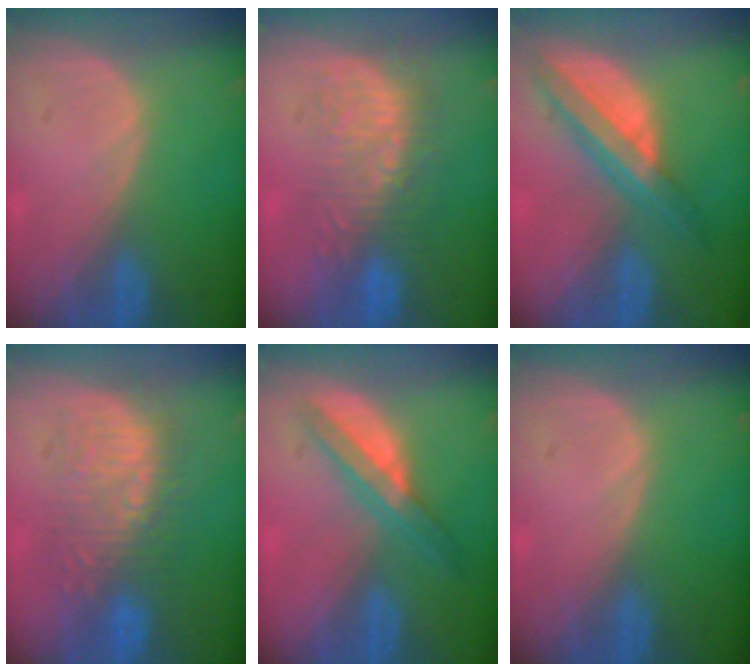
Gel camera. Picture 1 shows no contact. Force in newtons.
{"total": 8.7, "press": 8.3, "slide": 2.5}
{"total": 8.0, "press": 6.6, "slide": 4.5}
{"total": 8.7, "press": 8.6, "slide": 0.9}
{"total": 5.9, "press": 5.4, "slide": 2.3}
{"total": 0.0}